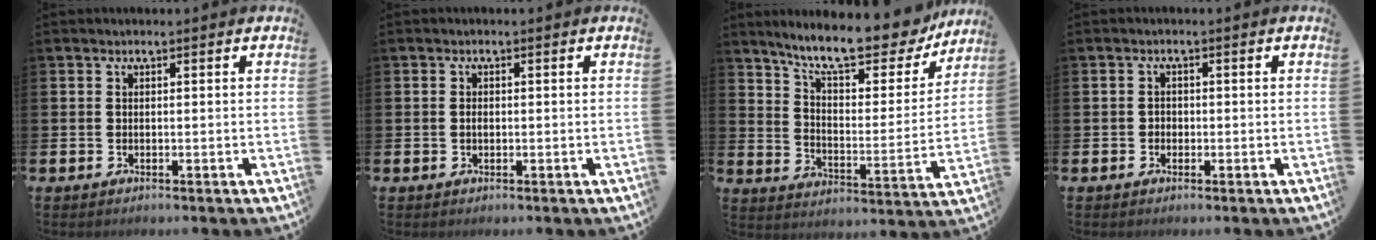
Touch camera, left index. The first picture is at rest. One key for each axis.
{"total": 0.9, "fx": -0.1, "fy": 0.6, "fz": 0.7, "tx": -0.006, "ty": 0.000, "tz": -0.005}
{"total": 11.2, "fx": 9.8, "fy": 2.6, "fz": 4.8, "tx": -0.108, "ty": -0.069, "tz": 0.163}
{"total": 1.2, "fx": -0.4, "fy": 1.1, "fz": 0.3, "tx": -0.001, "ty": 0.003, "tz": -0.012}